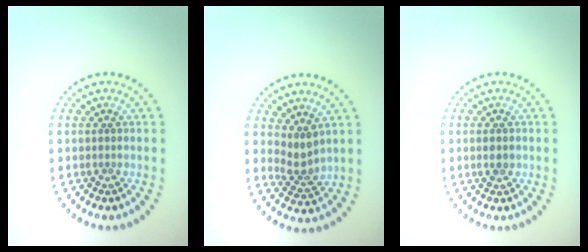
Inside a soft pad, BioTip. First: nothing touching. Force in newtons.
{"total": 2.3, "press": 1.6, "slide": 1.6}
{"total": 1.0, "press": 1.0, "slide": 0.2}